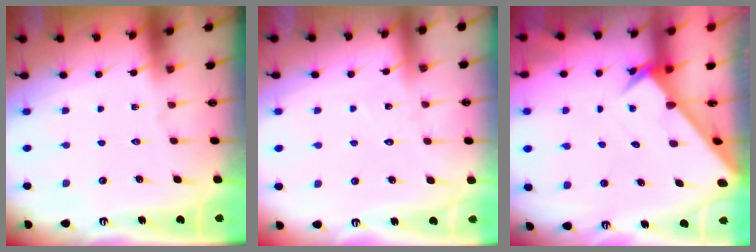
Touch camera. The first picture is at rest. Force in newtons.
{"total": 5.5, "press": 5.4, "slide": 0.6}
{"total": 2.7, "press": 2.7, "slide": 0.1}